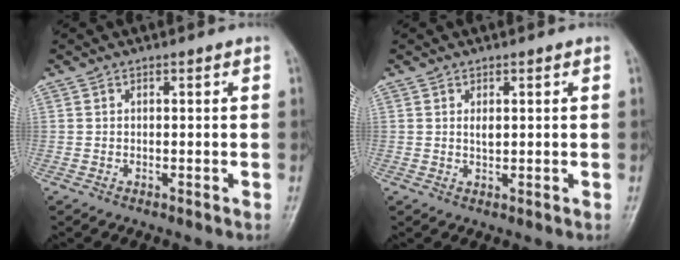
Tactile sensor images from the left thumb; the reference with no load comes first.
{"total": 1.7, "force": [0.5, 0.8, 1.4], "torque": [-0.017, 0.000, 0.012]}